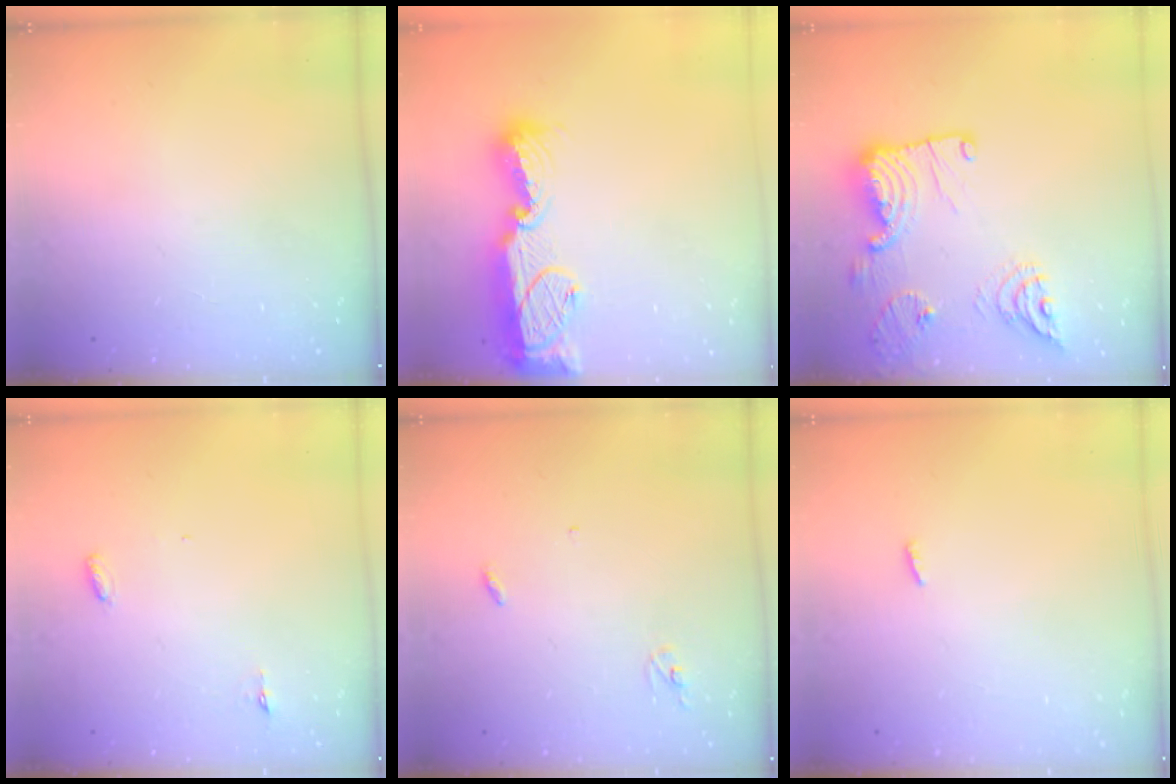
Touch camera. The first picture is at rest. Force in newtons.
{"total": 16.5, "press": 16.4, "slide": 1.6}
{"total": 19.2, "press": 19.2, "slide": 1.1}
{"total": 3.0, "press": 2.8, "slide": 0.9}
{"total": 3.0, "press": 2.9, "slide": 0.2}
{"total": 2.3, "press": 2.1, "slide": 0.8}